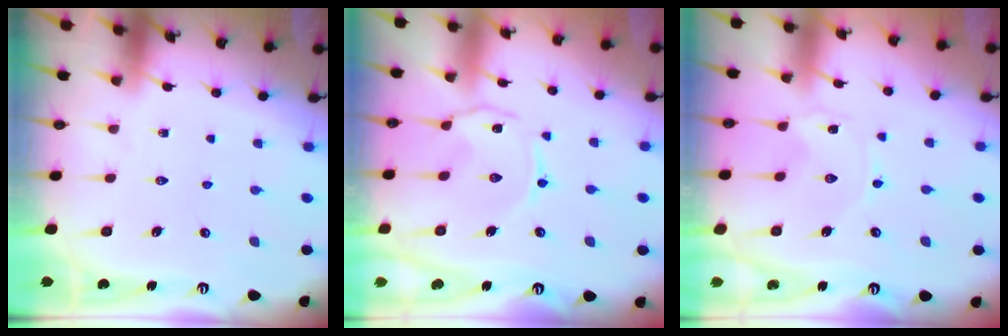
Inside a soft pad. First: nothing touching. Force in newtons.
{"total": 2.2, "press": 2.2, "slide": 0.6}
{"total": 0.0}